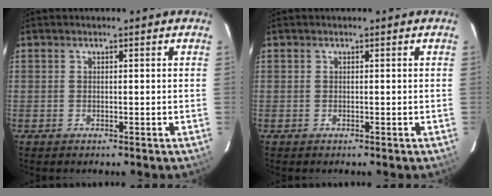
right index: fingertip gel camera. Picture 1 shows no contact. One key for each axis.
{"total": 0.0}